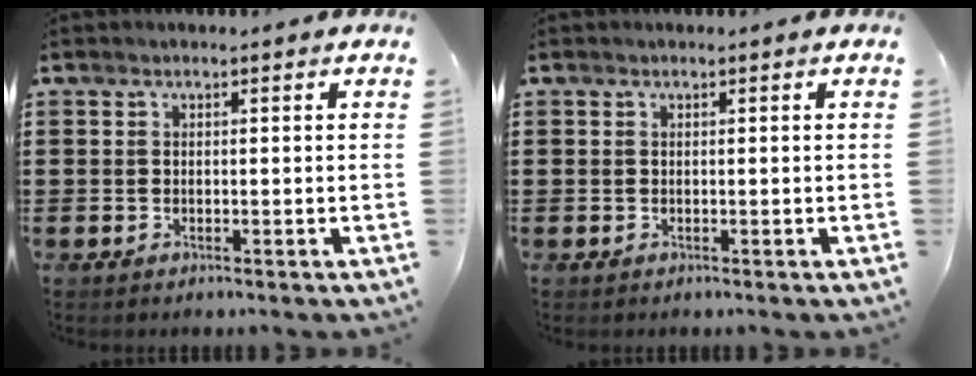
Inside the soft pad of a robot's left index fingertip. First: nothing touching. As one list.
[{"total": 0.0}]